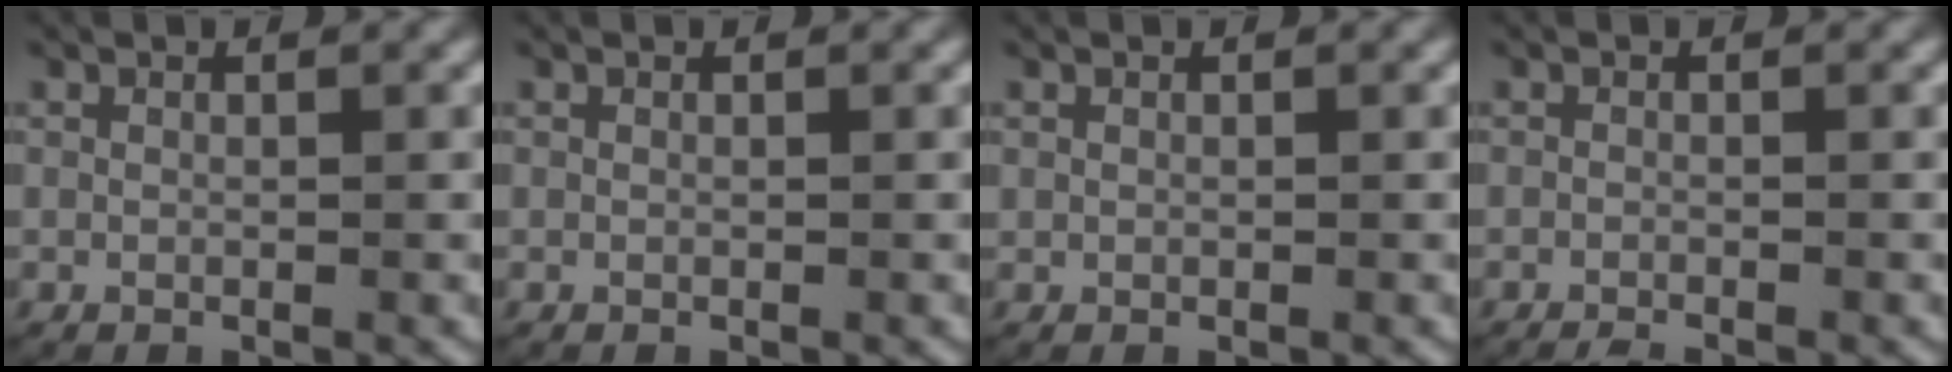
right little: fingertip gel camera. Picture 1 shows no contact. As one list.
[{"total": 0.0}, {"total": 0.0}, {"total": 1.5, "force": [-1.5, 0.2, 0.3], "torque": [-0.005, -0.003, -0.026]}]